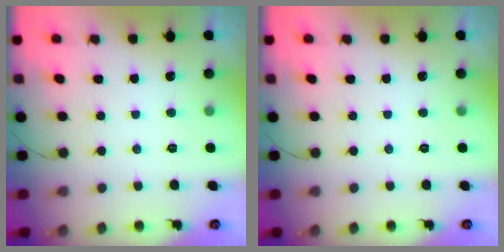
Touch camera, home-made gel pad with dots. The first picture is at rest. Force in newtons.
{"total": 0.0}